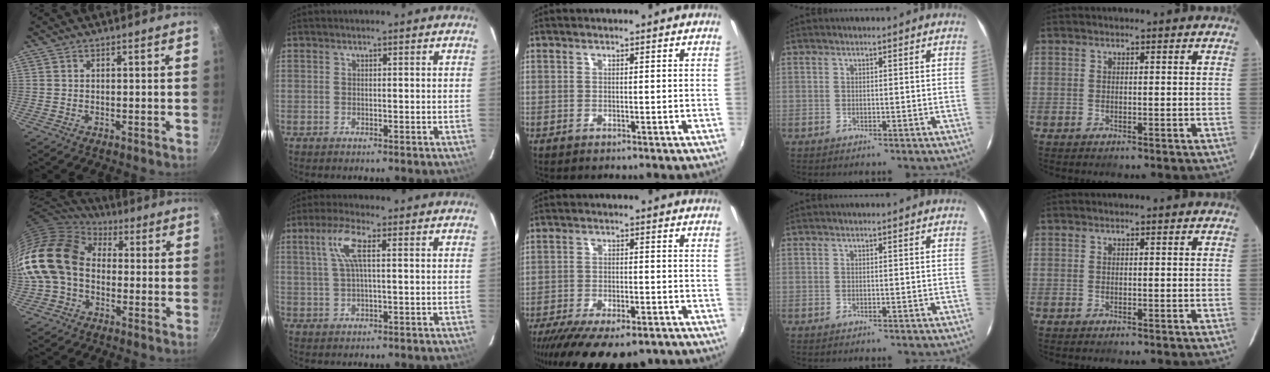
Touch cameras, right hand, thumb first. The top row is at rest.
{"thumb": {"total": 18.4, "force": [-0.1, 13.8, 12.1], "torque": [-0.228, 0.042, -0.014]}, "index": {"total": 6.1, "force": [1.6, 1.1, 5.7], "torque": [-0.116, 0.008, 0.034]}, "middle": {"total": 18.6, "force": [-13.9, 6.3, 10.6], "torque": [-0.214, -0.055, -0.202]}}